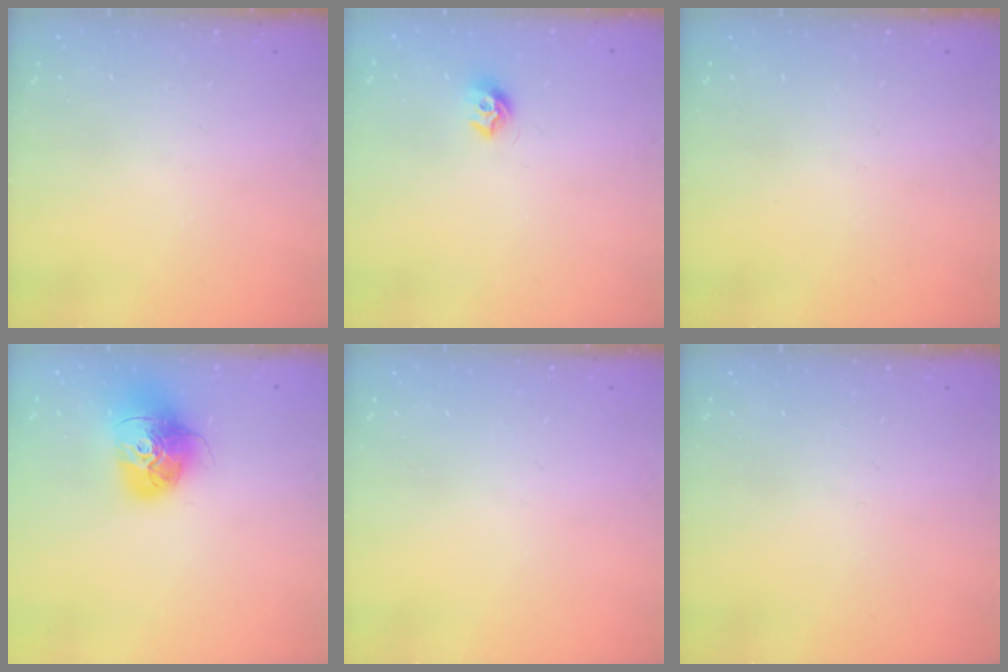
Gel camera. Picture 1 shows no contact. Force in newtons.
{"total": 6.7, "press": 6.6, "slide": 0.6}
{"total": 0.0}
{"total": 16.9, "press": 16.9, "slide": 1.7}
{"total": 0.0}
{"total": 0.0}